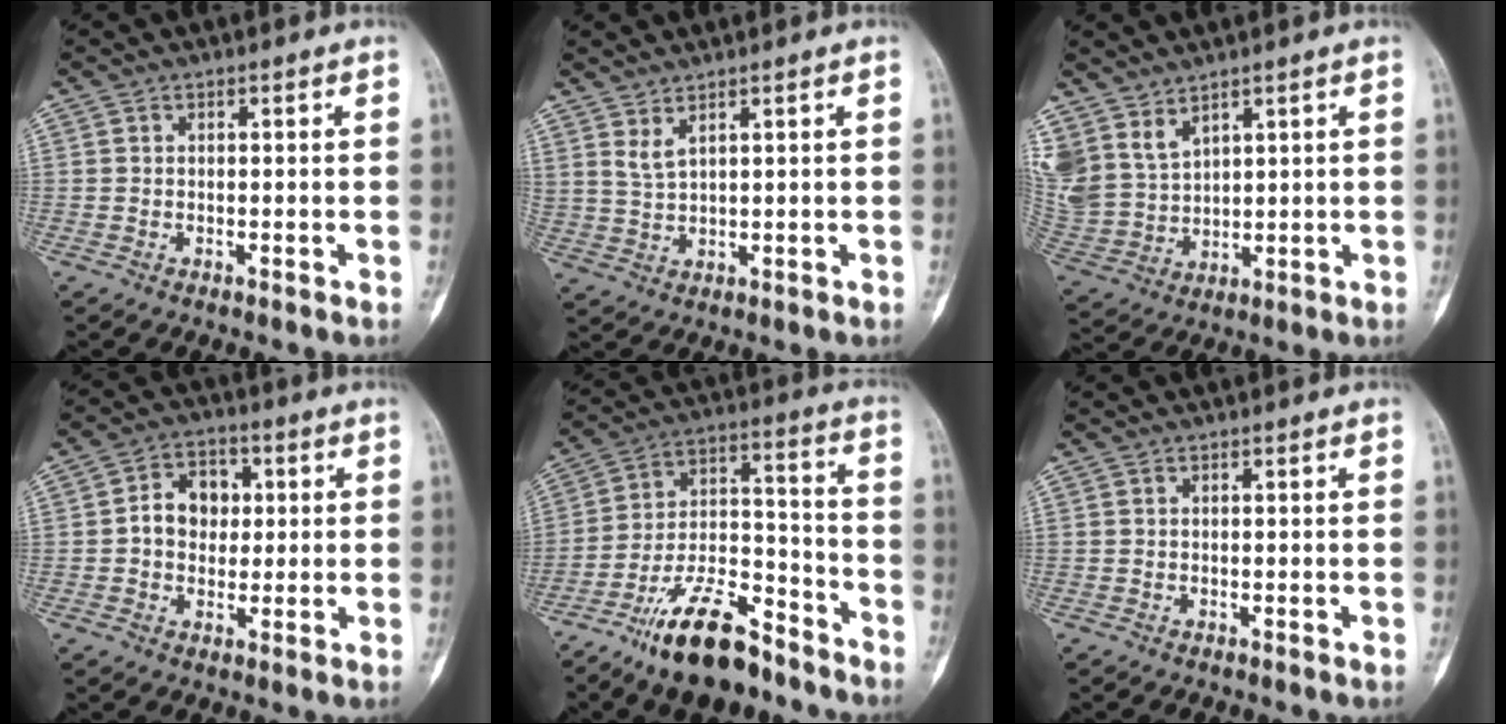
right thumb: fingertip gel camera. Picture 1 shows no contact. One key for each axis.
{"total": 3.2, "fx": 2.3, "fy": 0.6, "fz": 2.1, "tx": -0.046, "ty": -0.023, "tz": 0.054}
{"total": 9.7, "fx": 6.6, "fy": 5.3, "fz": 4.7, "tx": -0.094, "ty": -0.027, "tz": 0.162}
{"total": 8.2, "fx": 0.8, "fy": 6.5, "fz": 5.0, "tx": -0.046, "ty": 0.014, "tz": 0.006}
{"total": 17.2, "fx": -12.1, "fy": 6.6, "fz": 10.3, "tx": -0.167, "ty": 0.090, "tz": -0.211}
{"total": 0.0}